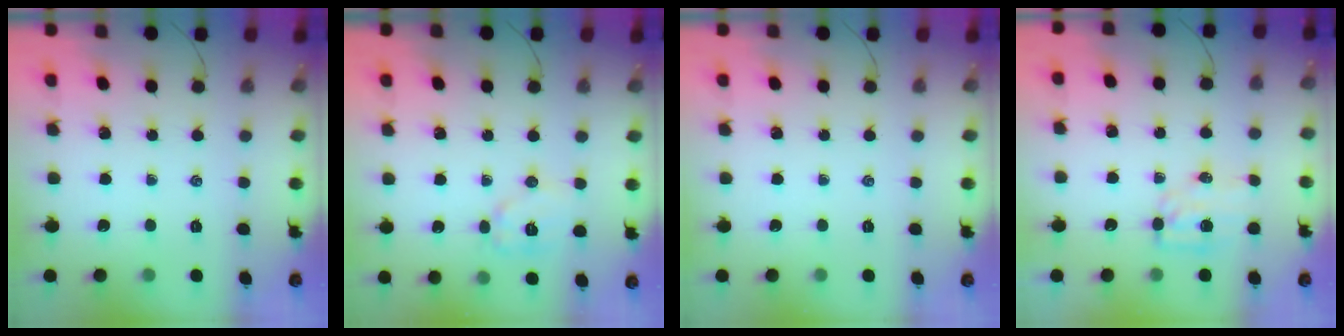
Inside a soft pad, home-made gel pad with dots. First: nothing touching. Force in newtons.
{"total": 9.1, "press": 9.1, "slide": 0.2}
{"total": 0.0}
{"total": 5.7, "press": 5.6, "slide": 1.0}